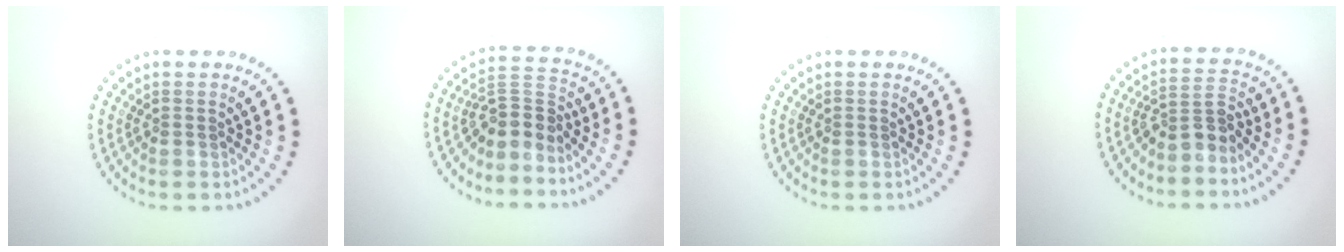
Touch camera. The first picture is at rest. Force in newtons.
{"total": 3.3, "press": 2.4, "slide": 2.2}
{"total": 0.0}
{"total": 2.8, "press": 2.2, "slide": 1.7}